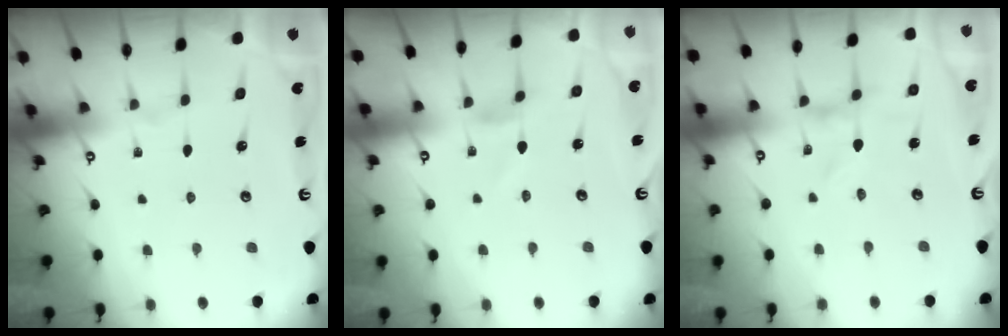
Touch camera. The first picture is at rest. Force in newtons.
{"total": 1.3, "press": 1.3, "slide": 0.2}
{"total": 0.0}